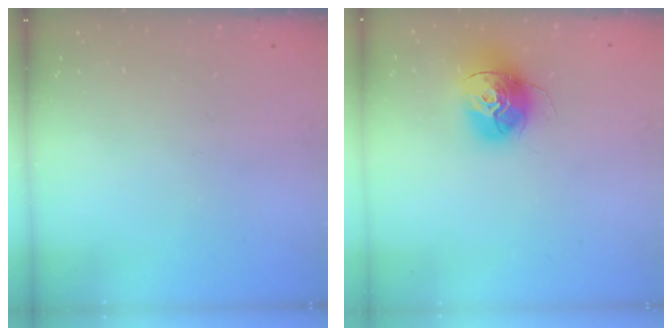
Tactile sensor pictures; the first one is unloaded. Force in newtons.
{"total": 14.6, "press": 14.5, "slide": 1.4}